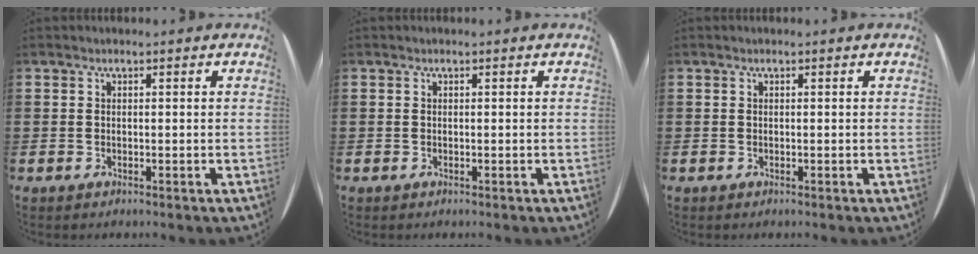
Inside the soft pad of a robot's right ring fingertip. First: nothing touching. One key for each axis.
{"total": 0.0}
{"total": 0.0}